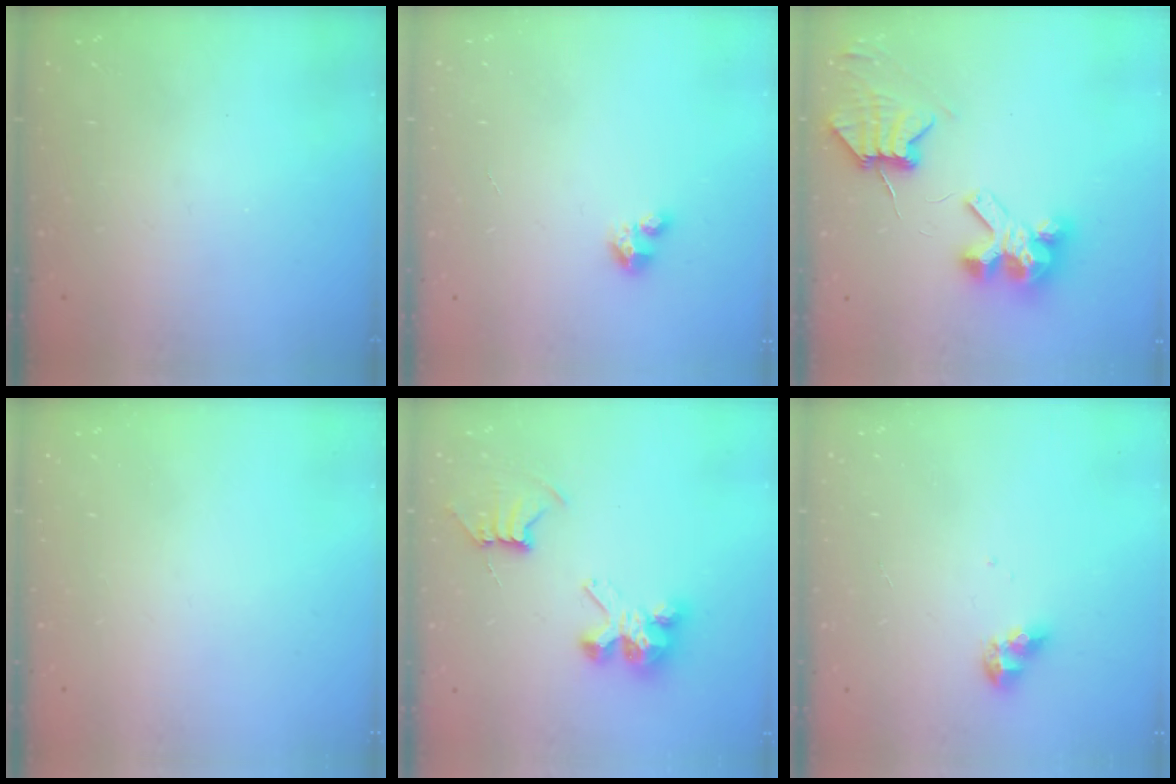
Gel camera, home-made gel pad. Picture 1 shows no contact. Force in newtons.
{"total": 2.8, "press": 2.8, "slide": 0.2}
{"total": 8.0, "press": 7.9, "slide": 1.0}
{"total": 0.0}
{"total": 7.7, "press": 7.7, "slide": 0.3}
{"total": 7.4, "press": 7.4, "slide": 0.9}